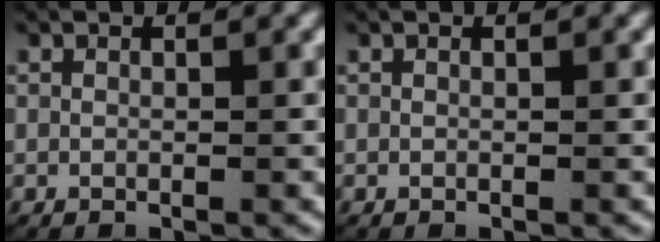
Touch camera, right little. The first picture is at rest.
{"total": 0.0}